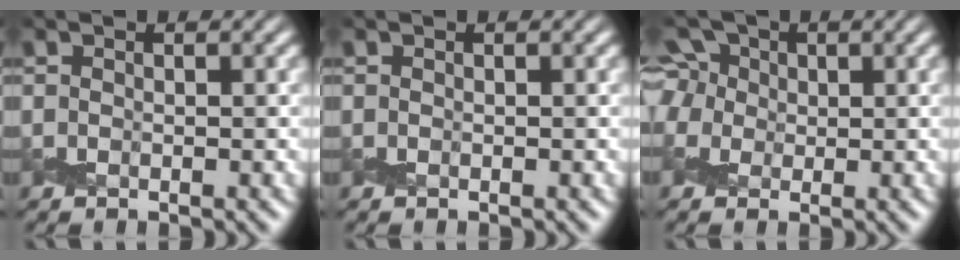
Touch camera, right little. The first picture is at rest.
{"total": 0.0}
{"total": 6.1, "force": [2.5, 4.6, 3.2], "torque": [-0.082, 0.025, 0.021]}